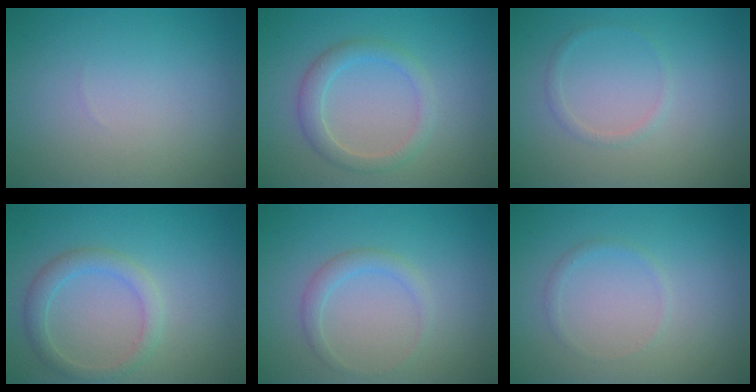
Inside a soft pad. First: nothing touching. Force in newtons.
{"total": 2.4, "press": 2.4, "slide": 0.1}
{"total": 0.9, "press": 0.9, "slide": 0.1}
{"total": 2.4, "press": 2.4, "slide": 0.2}
{"total": 1.6, "press": 1.6, "slide": 0.1}
{"total": 0.7, "press": 0.7, "slide": 0.0}